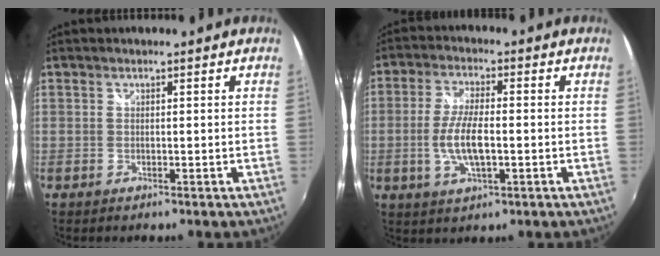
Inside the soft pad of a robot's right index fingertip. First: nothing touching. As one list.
[{"total": 8.3, "force": [-1.4, 2.9, 7.7], "torque": [-0.157, -0.003, -0.027]}]